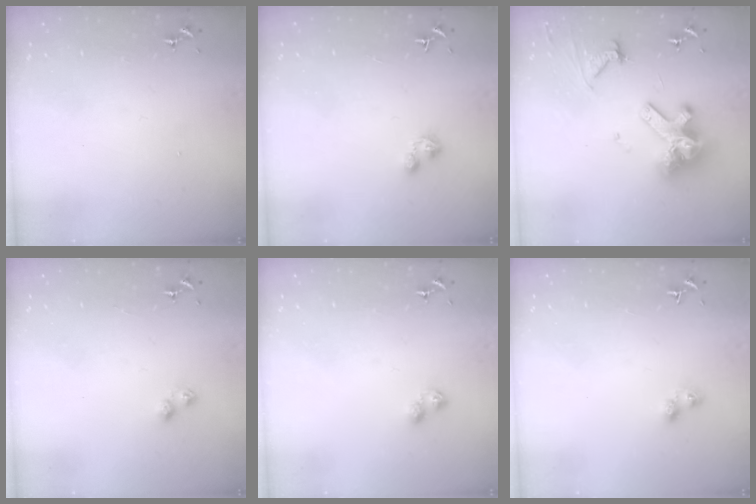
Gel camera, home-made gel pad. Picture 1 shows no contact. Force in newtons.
{"total": 4.1, "press": 4.1, "slide": 0.5}
{"total": 15.1, "press": 15.0, "slide": 1.8}
{"total": 2.8, "press": 2.7, "slide": 0.4}
{"total": 3.8, "press": 3.7, "slide": 0.4}
{"total": 3.8, "press": 3.8, "slide": 0.2}